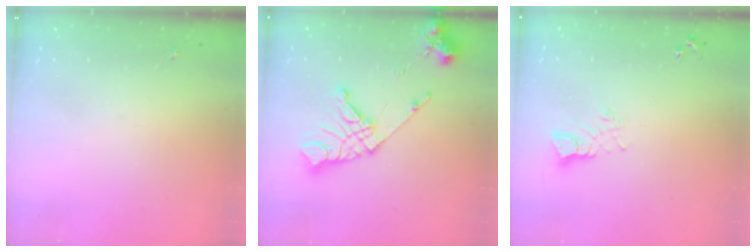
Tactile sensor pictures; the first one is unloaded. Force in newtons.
{"total": 16.8, "press": 16.7, "slide": 2.2}
{"total": 5.7, "press": 5.7, "slide": 0.5}